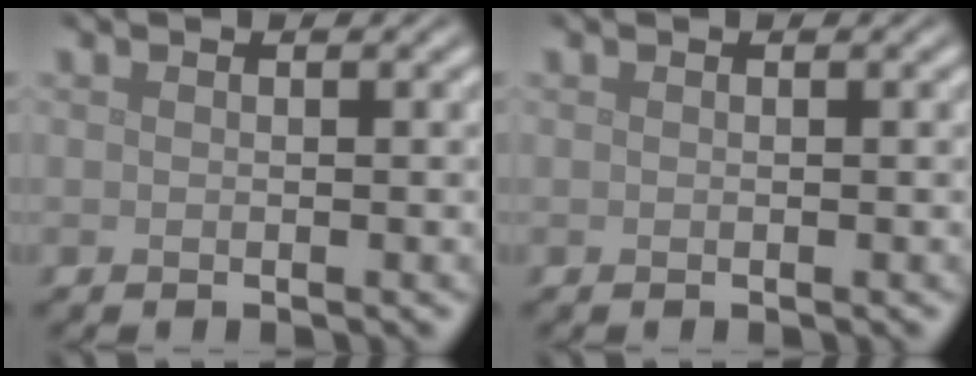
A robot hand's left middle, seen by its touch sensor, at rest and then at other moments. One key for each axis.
{"total": 0.0}